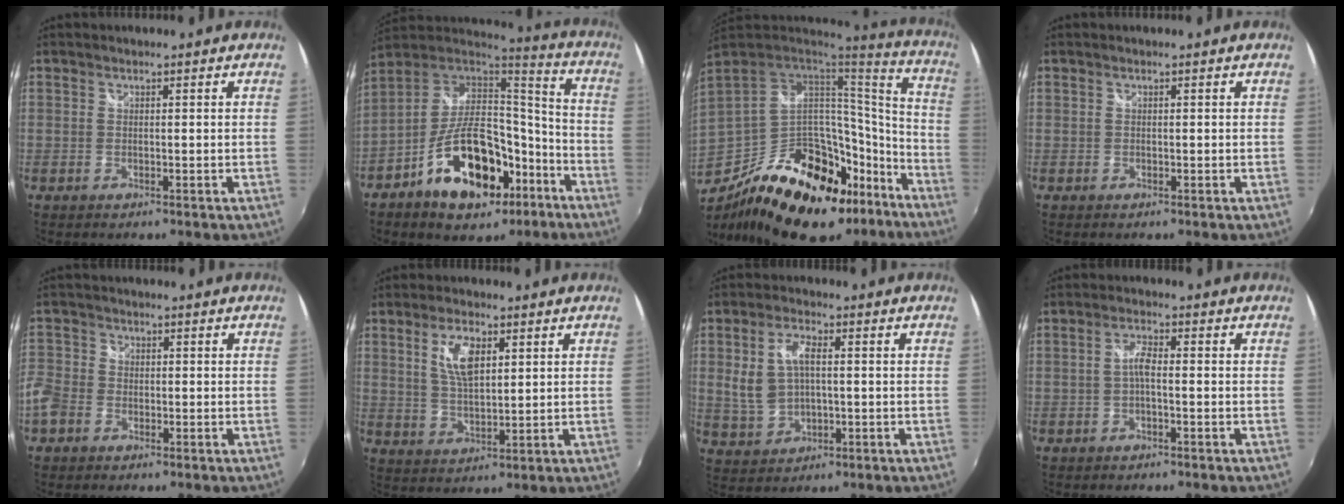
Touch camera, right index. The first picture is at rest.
{"total": 20.5, "force": [-9.1, 11.1, 14.6], "torque": [-0.266, 0.022, -0.137]}
{"total": 33.3, "force": [-18.7, 18.5, 20.4], "torque": [-0.387, 0.027, -0.260]}
{"total": 0.0}
{"total": 8.4, "force": [-3.2, 7.1, 3.1], "torque": [-0.095, 0.007, -0.073]}
{"total": 7.1, "force": [2.8, 3.2, 5.8], "torque": [-0.109, 0.005, 0.055]}
{"total": 7.7, "force": [0.6, 4.4, 6.3], "torque": [-0.135, 0.008, 0.021]}
{"total": 2.5, "force": [-0.8, 0.5, 2.3], "torque": [-0.049, 0.007, -0.015]}